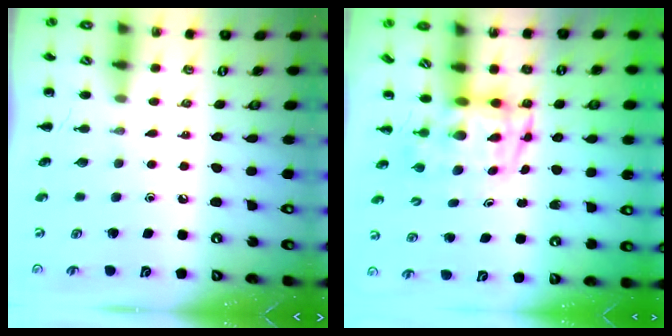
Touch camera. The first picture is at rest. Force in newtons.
{"total": 3.5, "press": 3.4, "slide": 0.7}